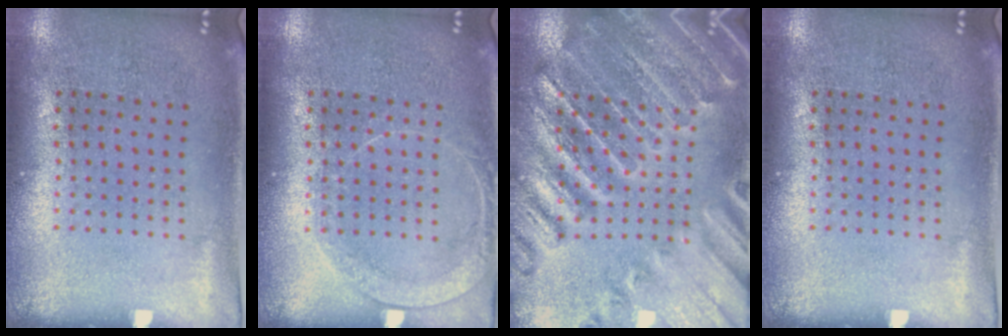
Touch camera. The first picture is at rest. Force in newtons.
{"total": 1.5, "press": 1.4, "slide": 0.4}
{"total": 2.8, "press": 2.8, "slide": 0.4}
{"total": 0.0}